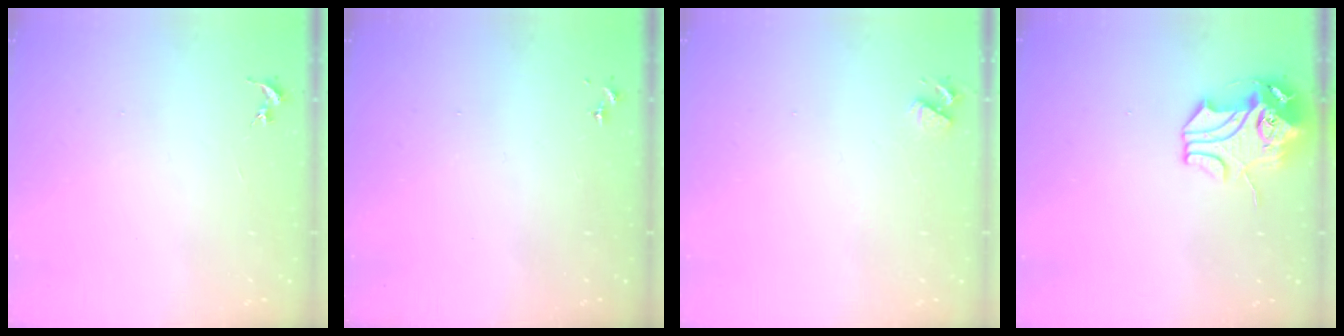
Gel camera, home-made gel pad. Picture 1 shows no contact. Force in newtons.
{"total": 0.0}
{"total": 4.1, "press": 4.0, "slide": 0.6}
{"total": 10.3, "press": 10.2, "slide": 1.7}